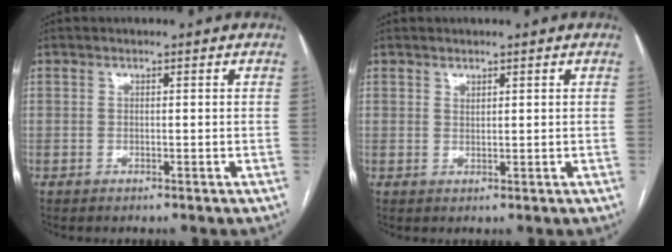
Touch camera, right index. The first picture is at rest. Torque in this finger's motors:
{"motor_torque": [-0.05, 0.13, -0.04, 0.00]}